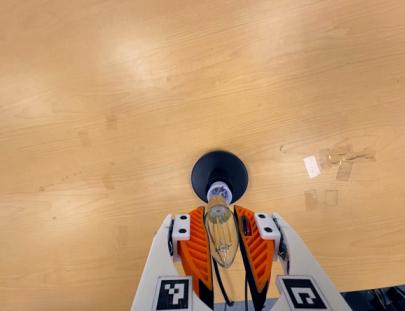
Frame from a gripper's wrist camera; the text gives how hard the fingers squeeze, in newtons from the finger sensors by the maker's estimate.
{"total": 19.2, "left": 20.3, "right": 18.2}